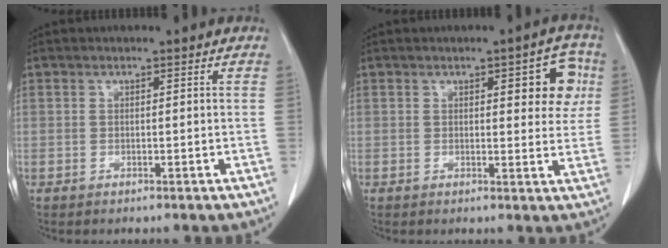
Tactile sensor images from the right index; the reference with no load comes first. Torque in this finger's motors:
{"motor_torque": [0.38, 0.34, 0.06, 0.05]}